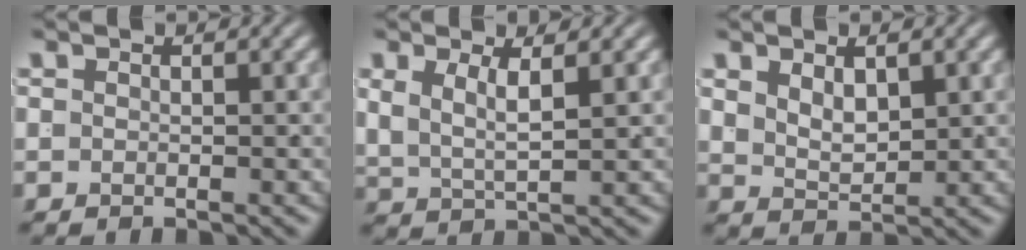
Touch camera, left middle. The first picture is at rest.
{"total": 2.7, "force": [1.0, 1.1, 2.3], "torque": [-0.046, -0.014, 0.028]}
{"total": 2.2, "force": [1.2, 0.8, 1.7], "torque": [-0.024, -0.013, 0.031]}